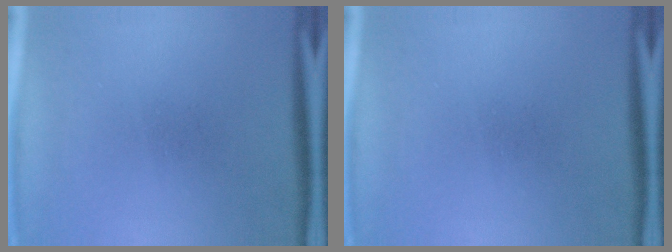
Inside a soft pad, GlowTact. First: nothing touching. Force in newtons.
{"total": 0.0}